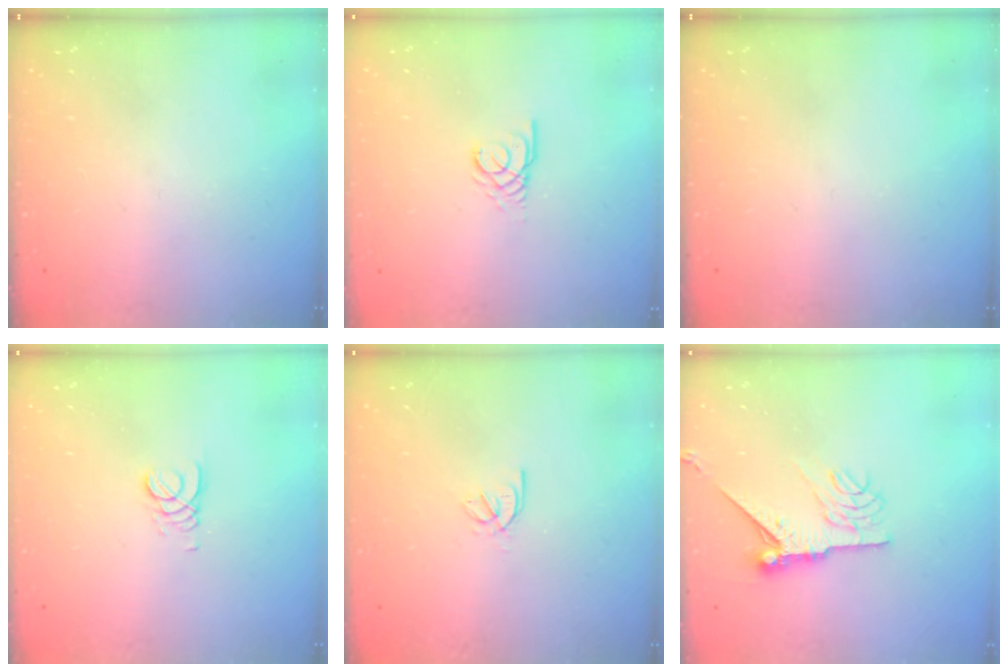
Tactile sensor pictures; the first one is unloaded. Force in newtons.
{"total": 2.2, "press": 2.2, "slide": 0.2}
{"total": 0.0}
{"total": 2.2, "press": 2.2, "slide": 0.3}
{"total": 2.5, "press": 2.4, "slide": 0.5}
{"total": 10.1, "press": 10.1, "slide": 0.3}